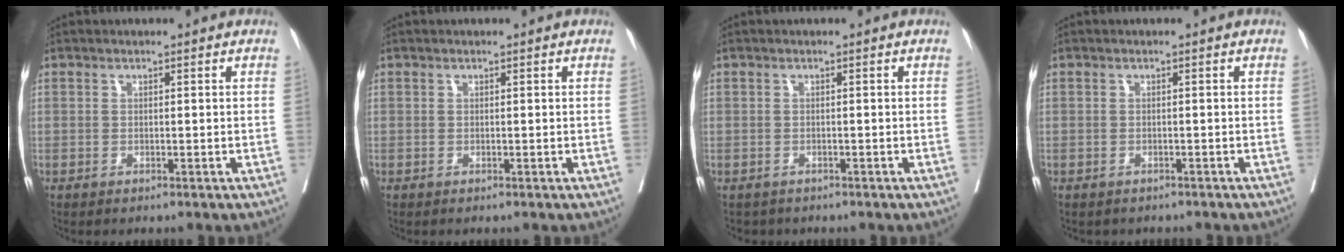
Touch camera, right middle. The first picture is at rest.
{"total": 0.0}
{"total": 2.0, "force": [-1.6, 1.1, 0.0], "torque": [-0.007, -0.001, -0.026]}
{"total": 2.4, "force": [-2.1, 1.0, 0.4], "torque": [-0.012, -0.002, -0.026]}